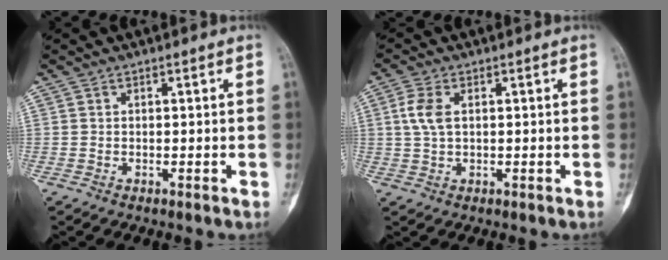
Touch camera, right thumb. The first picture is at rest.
{"total": 4.7, "force": [1.0, 2.6, 3.8], "torque": [-0.097, 0.007, 0.018]}